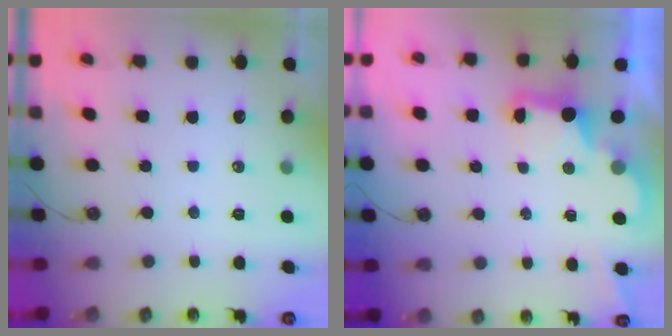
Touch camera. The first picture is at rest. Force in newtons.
{"total": 2.4, "press": 2.3, "slide": 0.7}